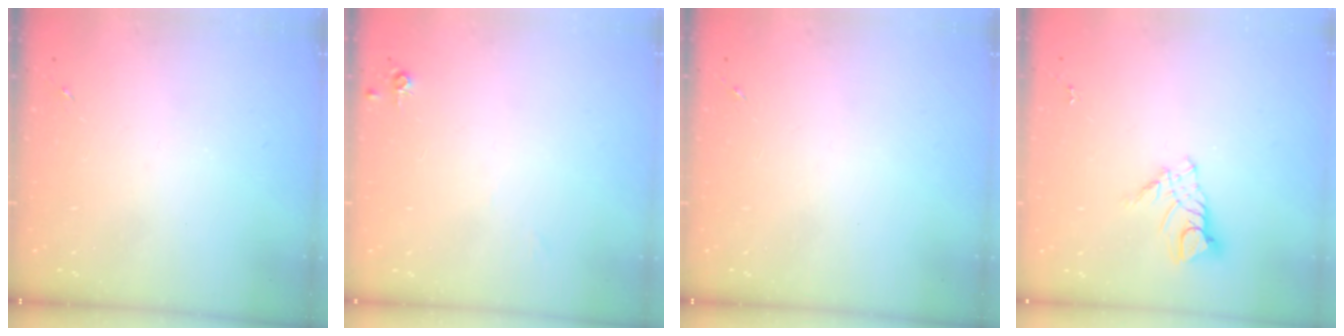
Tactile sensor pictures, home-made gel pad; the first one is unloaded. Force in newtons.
{"total": 4.7, "press": 4.7, "slide": 0.7}
{"total": 0.0}
{"total": 8.9, "press": 8.9, "slide": 0.8}